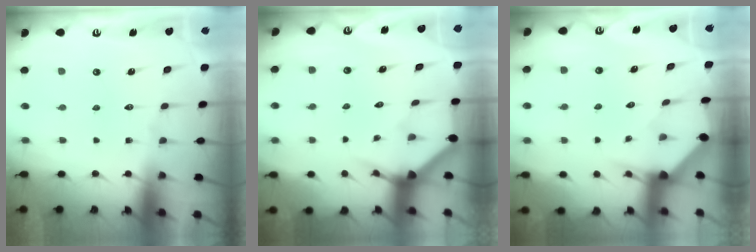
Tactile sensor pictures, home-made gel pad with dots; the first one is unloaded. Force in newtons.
{"total": 3.6, "press": 3.6, "slide": 0.2}
{"total": 3.3, "press": 3.3, "slide": 0.3}